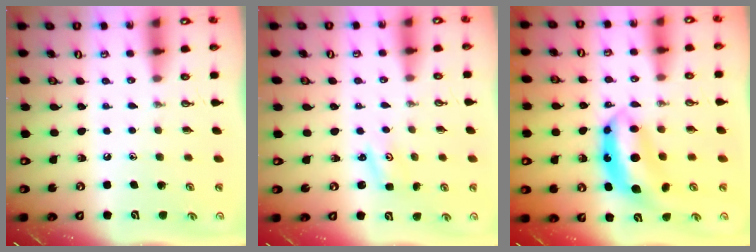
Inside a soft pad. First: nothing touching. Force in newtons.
{"total": 1.4, "press": 1.4, "slide": 0.2}
{"total": 8.1, "press": 8.1, "slide": 0.2}